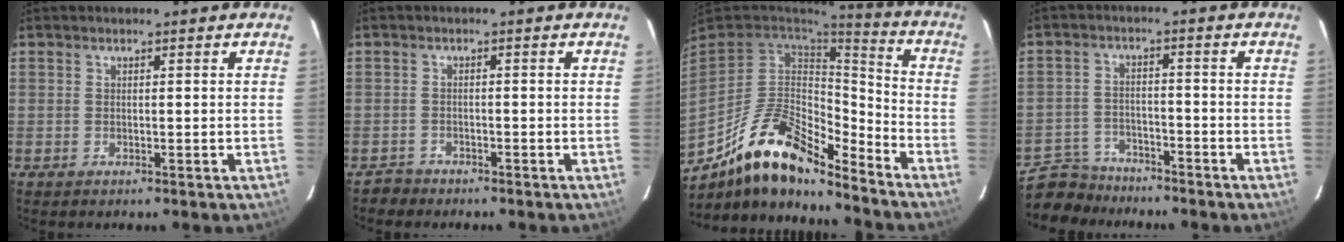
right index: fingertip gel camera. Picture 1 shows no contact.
{"total": 2.4, "force": [-1.8, 1.5, -0.4], "torque": [0.000, 0.009, -0.034]}
{"total": 17.8, "force": [-13.0, 6.4, 10.2], "torque": [-0.206, -0.001, -0.239]}
{"total": 7.7, "force": [-6.8, 3.6, 0.7], "torque": [-0.035, 0.016, -0.116]}